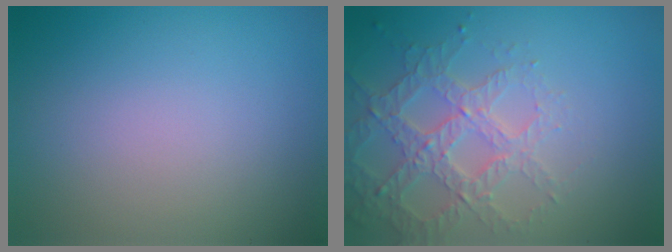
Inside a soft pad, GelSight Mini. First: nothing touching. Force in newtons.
{"total": 3.7, "press": 3.7, "slide": 0.6}